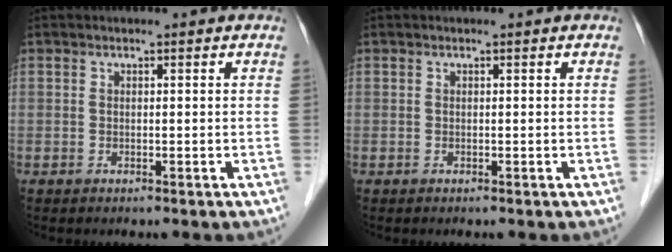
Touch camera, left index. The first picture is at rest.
{"total": 0.0}